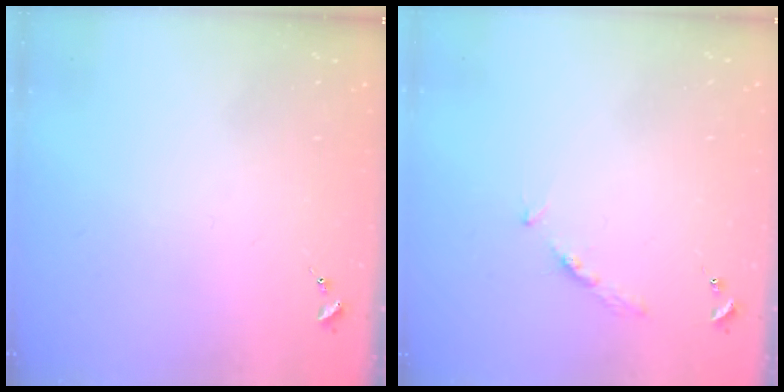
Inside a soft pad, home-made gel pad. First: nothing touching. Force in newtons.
{"total": 3.9, "press": 3.9, "slide": 0.5}